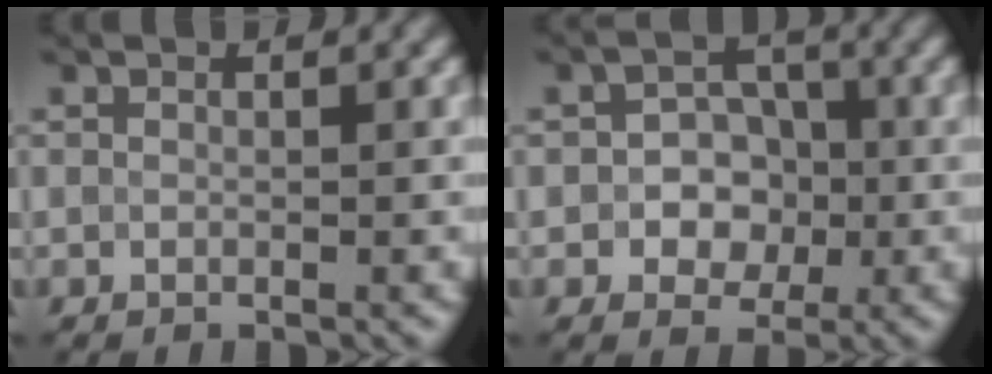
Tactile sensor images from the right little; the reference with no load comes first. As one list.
[{"total": 3.7, "force": [-0.8, 3.0, 2.1], "torque": [-0.004, 0.004, -0.019]}]